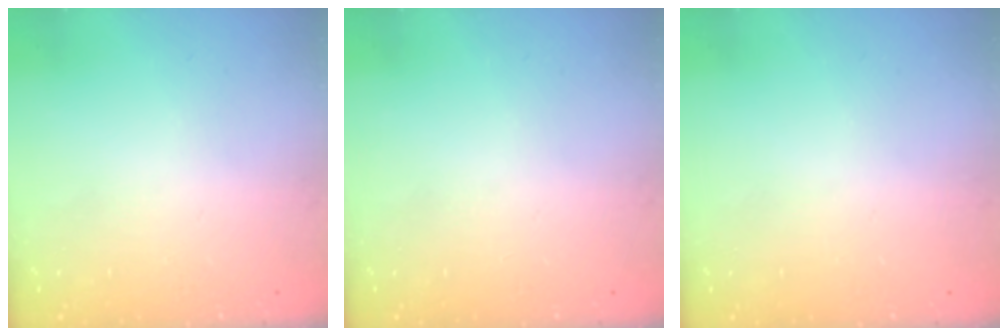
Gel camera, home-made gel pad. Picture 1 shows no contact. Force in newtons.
{"total": 0.0}
{"total": 0.6, "press": 0.6, "slide": 0.2}